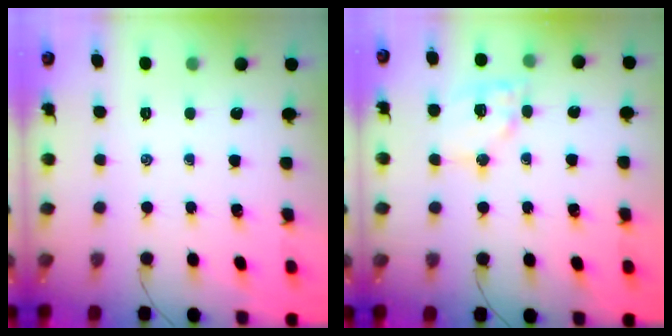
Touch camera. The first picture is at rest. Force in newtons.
{"total": 11.4, "press": 11.3, "slide": 1.9}